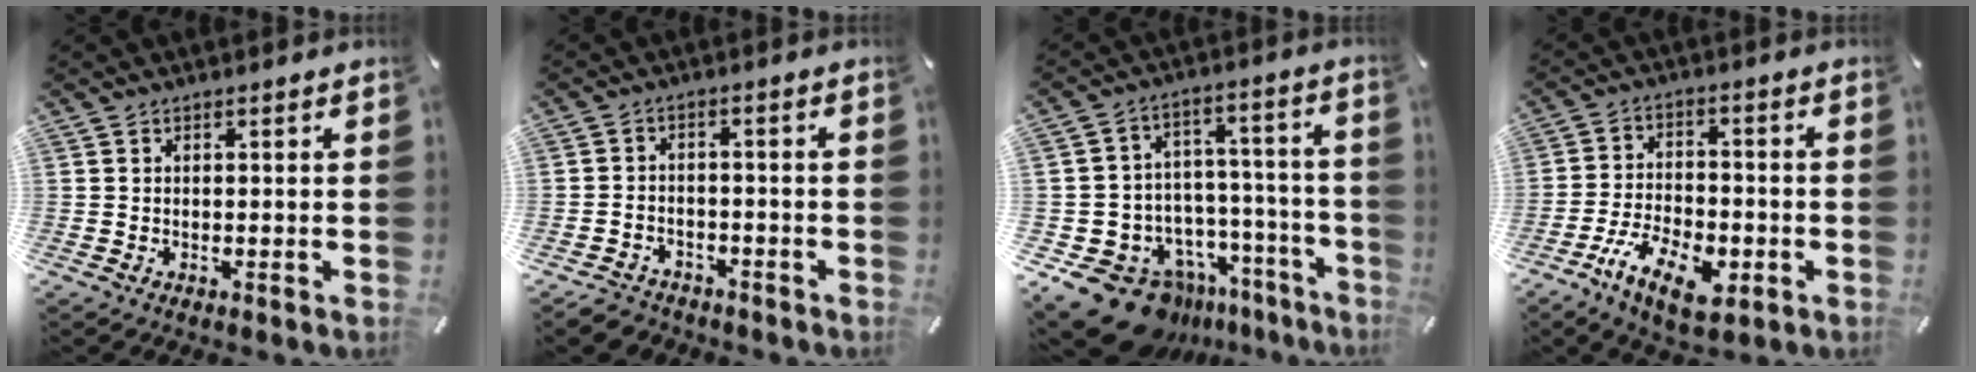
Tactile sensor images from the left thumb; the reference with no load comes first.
{"total": 3.9, "force": [-3.1, 2.2, 0.6], "torque": [-0.021, 0.017, -0.063]}
{"total": 15.9, "force": [-11.6, 9.1, 5.9], "torque": [-0.097, 0.065, -0.185]}
{"total": 12.4, "force": [-6.1, 6.4, 8.7], "torque": [-0.166, 0.026, -0.106]}